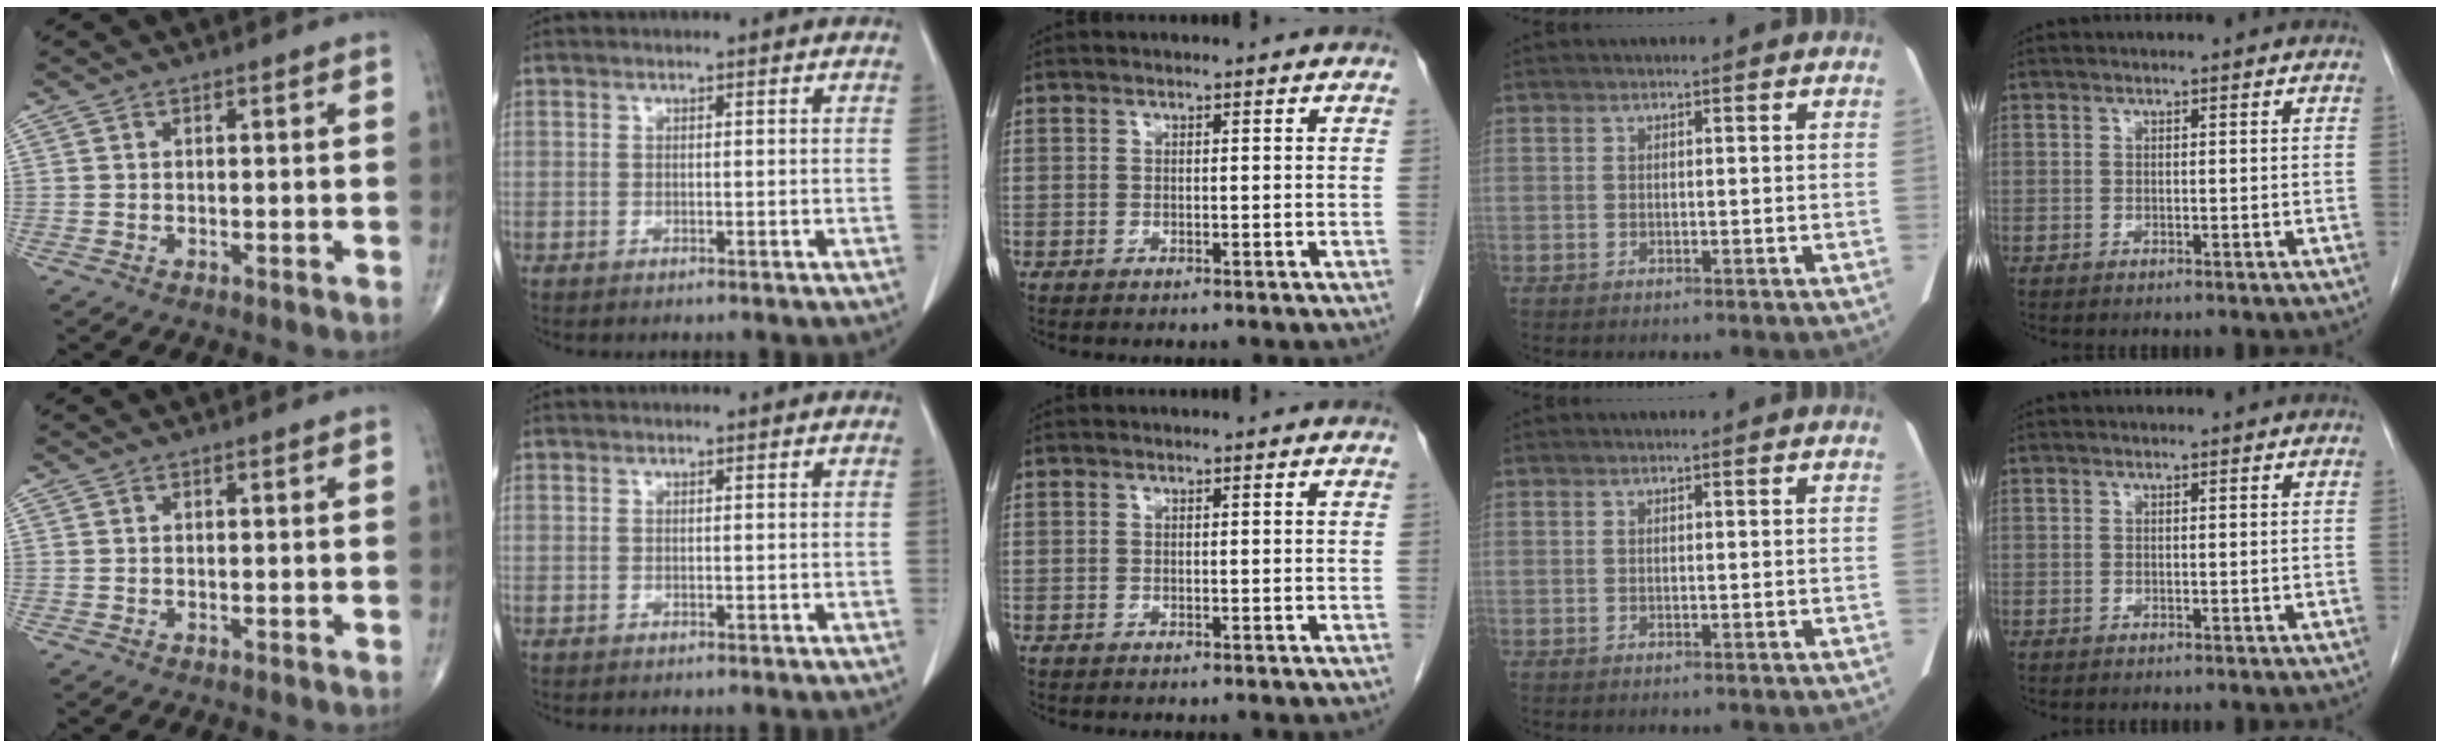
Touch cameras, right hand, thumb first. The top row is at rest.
{}